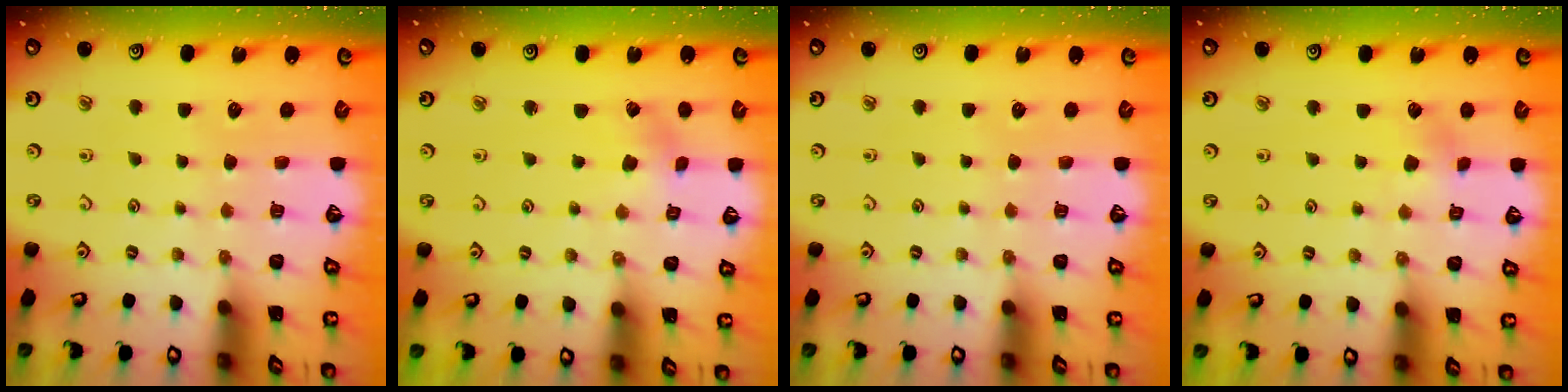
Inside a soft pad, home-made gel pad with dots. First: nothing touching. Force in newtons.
{"total": 1.8, "press": 1.7, "slide": 0.3}
{"total": 0.0}
{"total": 2.7, "press": 2.6, "slide": 0.5}